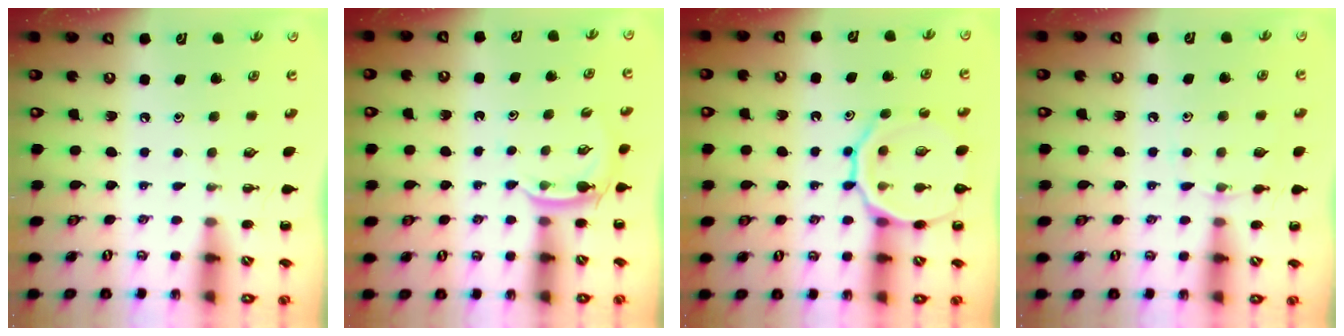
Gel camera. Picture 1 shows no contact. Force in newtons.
{"total": 3.2, "press": 3.0, "slide": 1.1}
{"total": 14.6, "press": 14.4, "slide": 2.1}
{"total": 6.9, "press": 6.6, "slide": 1.8}